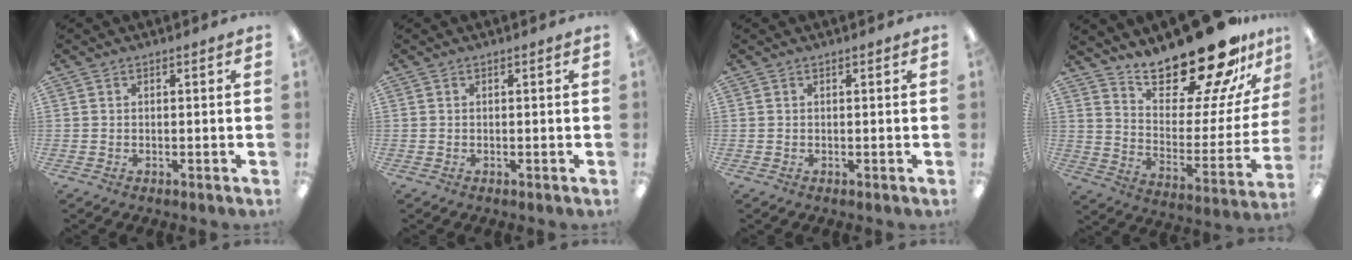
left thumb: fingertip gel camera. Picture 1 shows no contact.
{"total": 0.0}
{"total": 0.0}
{"total": 24.4, "force": [20.1, 6.6, 12.1], "torque": [-0.174, -0.152, 0.332]}